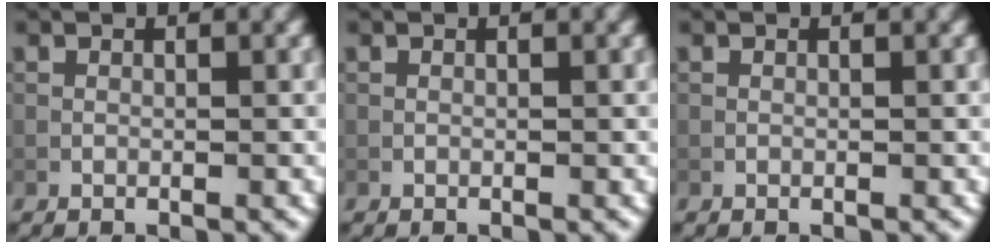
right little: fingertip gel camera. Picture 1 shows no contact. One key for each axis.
{"total": 0.0}
{"total": 0.0}